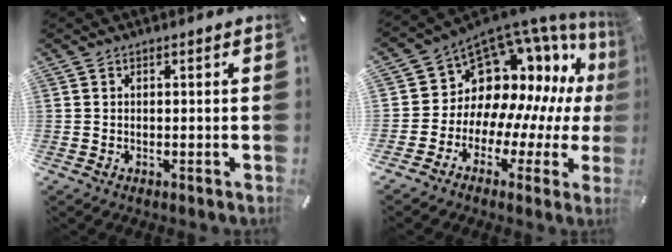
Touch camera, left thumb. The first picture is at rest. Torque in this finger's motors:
{"motor_torque": [0.79, 0.79, 0.63, 0.57, 0.07]}